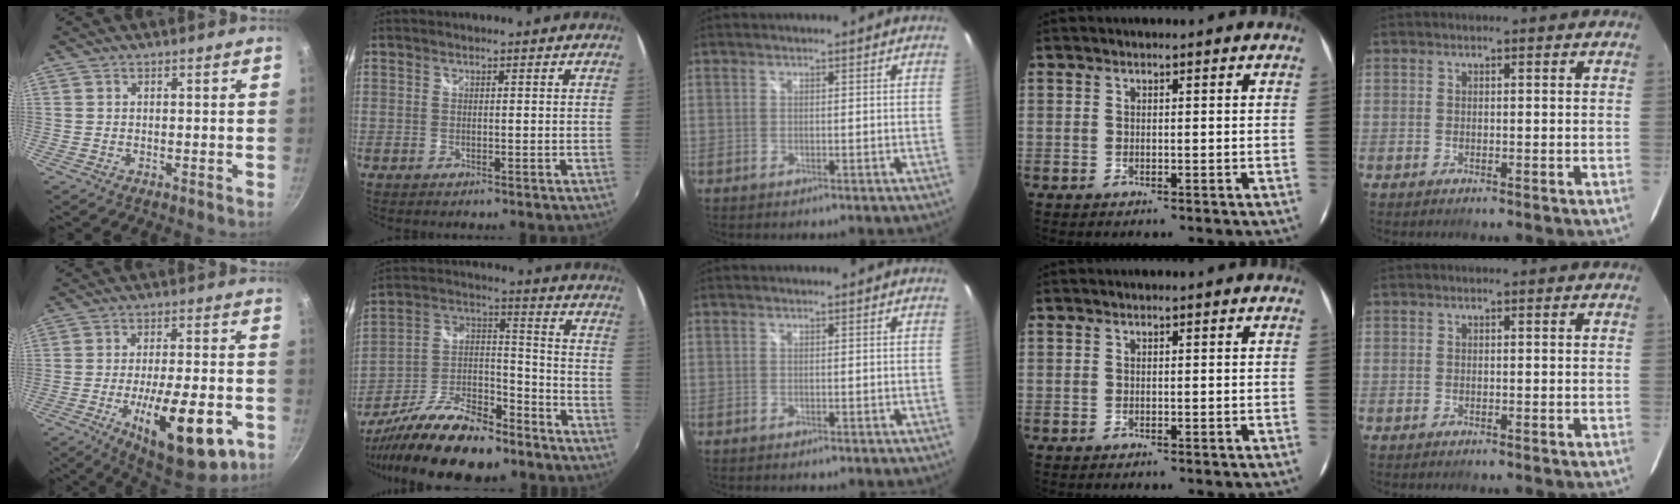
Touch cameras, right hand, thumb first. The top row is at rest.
{"thumb": {"total": 19.6, "force": [-7.2, 6.8, 16.9], "torque": [-0.234, 0.016, -0.099]}, "index": {"total": 20.7, "force": [-15.0, 7.6, 12.2], "torque": [-0.240, -0.010, -0.251]}}